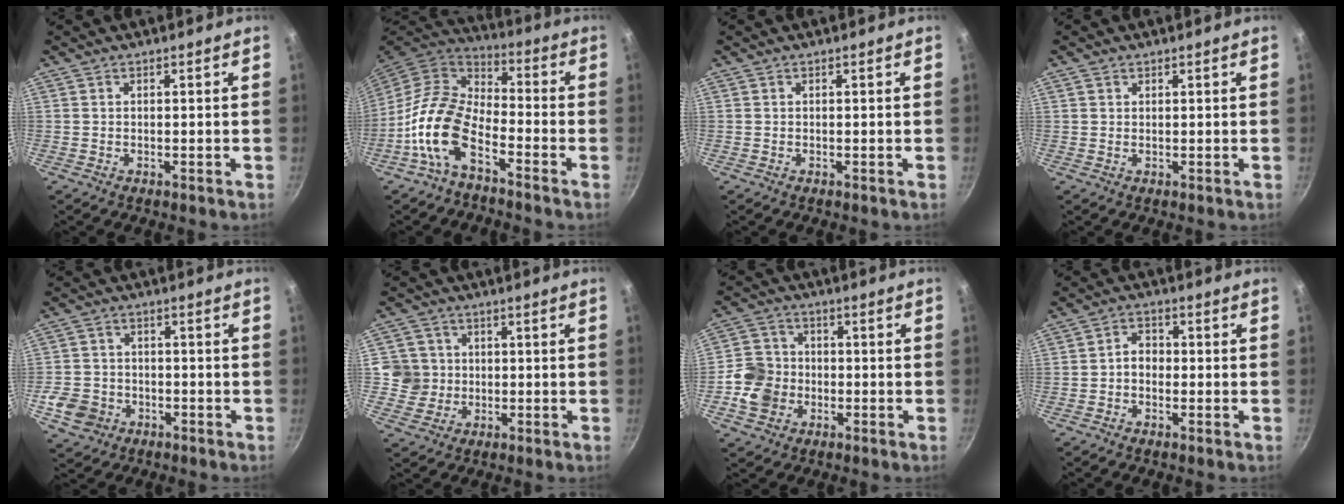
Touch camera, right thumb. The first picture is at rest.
{"total": 13.1, "force": [-6.3, 6.9, 9.3], "torque": [-0.164, 0.054, -0.139]}
{"total": 0.0}
{"total": 0.9, "force": [0.6, 0.6, 0.3], "torque": [-0.003, -0.002, 0.010]}
{"total": 7.1, "force": [-3.0, 5.8, 2.7], "torque": [-0.042, 0.023, -0.052]}
{"total": 5.9, "force": [0.1, 5.8, 0.6], "torque": [0.032, 0.008, -0.001]}
{"total": 8.8, "force": [-2.3, 7.7, 3.6], "torque": [-0.041, 0.022, -0.054]}
{"total": 3.4, "force": [-0.7, 2.7, 2.0], "torque": [-0.013, 0.014, -0.017]}